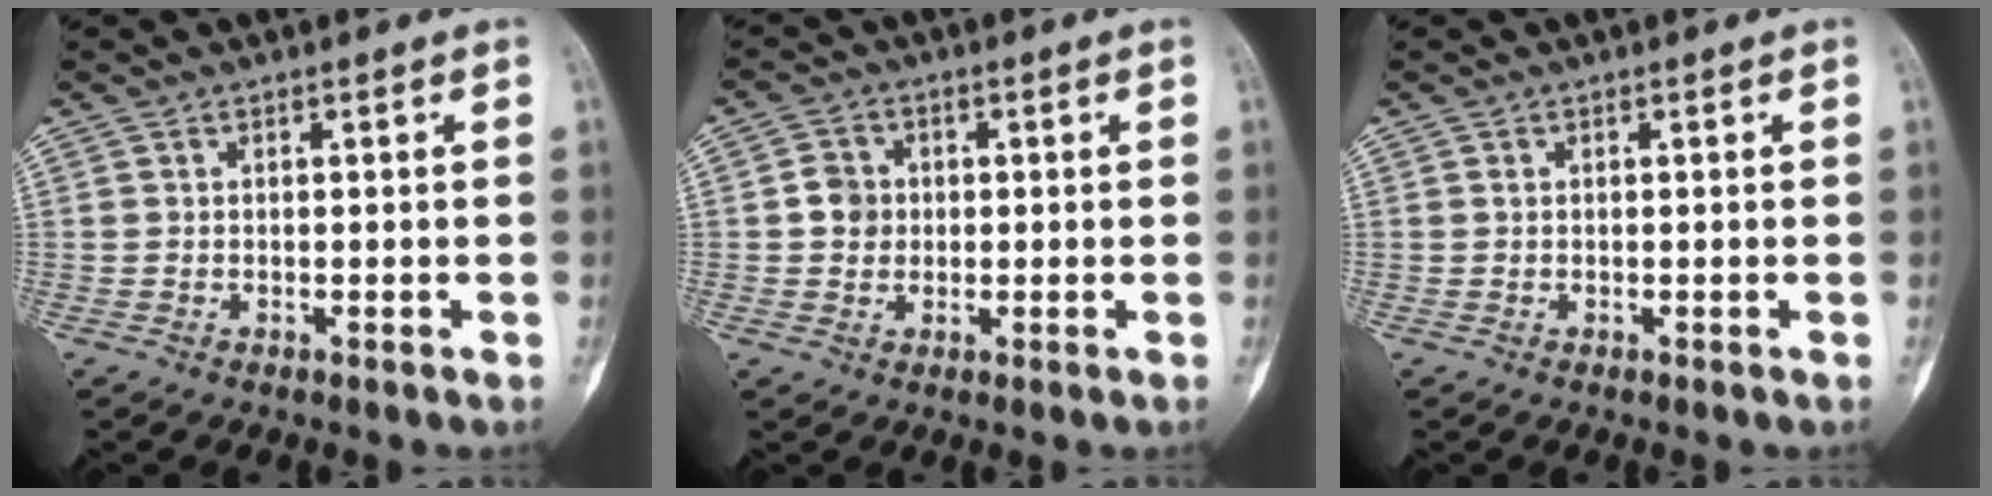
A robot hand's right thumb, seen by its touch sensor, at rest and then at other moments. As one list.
[{"total": 4.1, "force": [0.2, 3.8, 1.6], "torque": [-0.009, 0.005, -0.001]}, {"total": 0.0}]